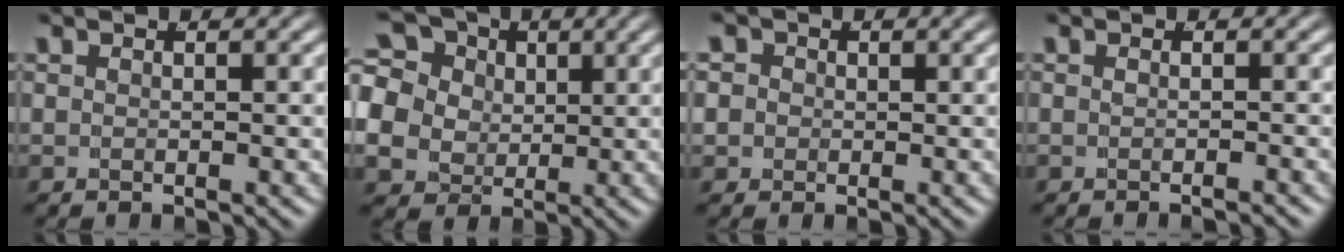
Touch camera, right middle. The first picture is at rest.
{"total": 11.4, "force": [1.7, 9.7, 5.7], "torque": [-0.133, -0.027, 0.029]}
{"total": 4.3, "force": [0.1, 4.1, 1.3], "torque": [-0.035, -0.005, -0.006]}
{"total": 0.9, "force": [-0.8, -0.1, 0.3], "torque": [-0.006, -0.003, -0.010]}